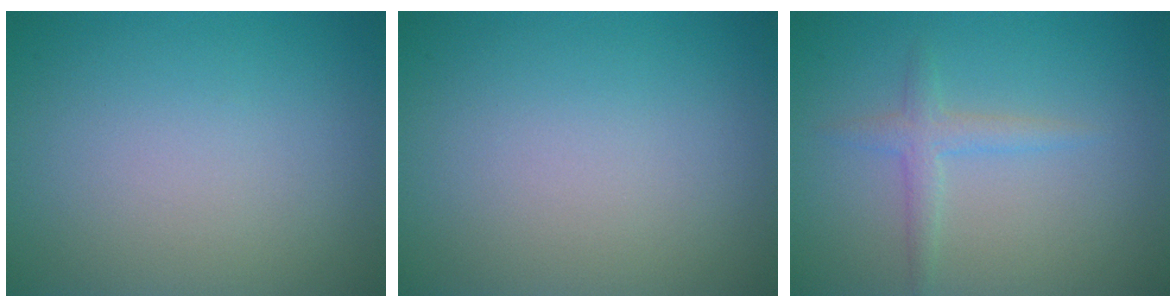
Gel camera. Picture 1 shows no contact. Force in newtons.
{"total": 0.0}
{"total": 1.8, "press": 1.8, "slide": 0.1}